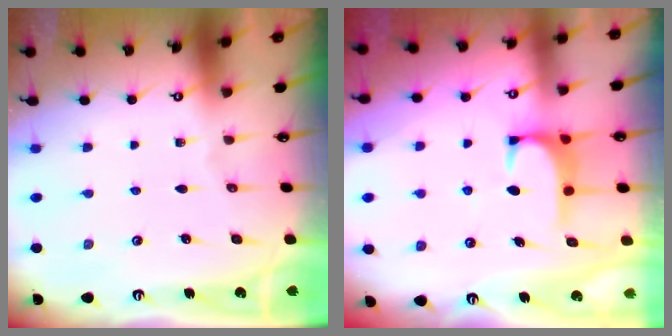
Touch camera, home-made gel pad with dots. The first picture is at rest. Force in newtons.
{"total": 1.7, "press": 1.5, "slide": 0.8}